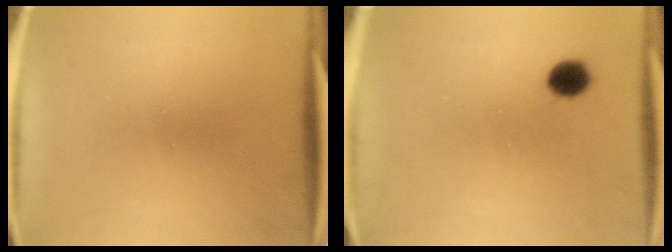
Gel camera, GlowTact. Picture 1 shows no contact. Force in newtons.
{"total": 4.5}